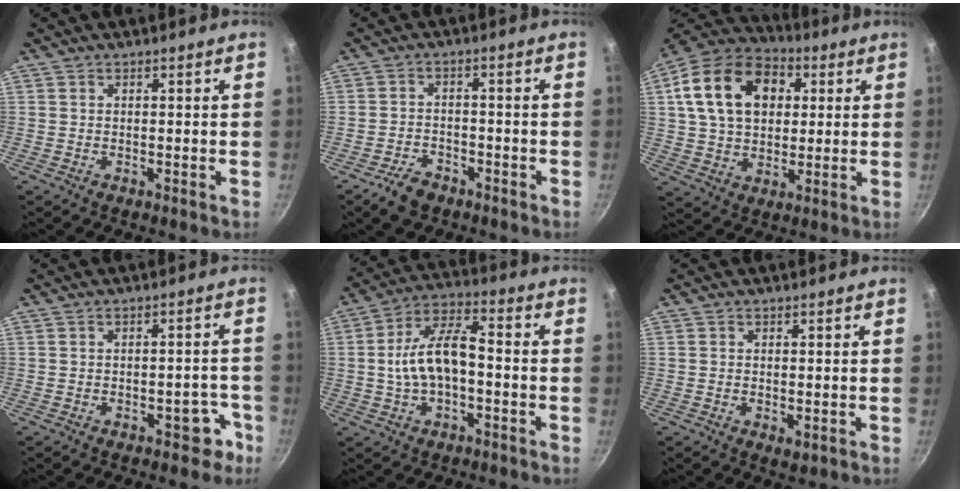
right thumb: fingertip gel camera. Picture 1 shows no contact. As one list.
[{"total": 5.4, "force": [-3.8, 3.0, 2.4], "torque": [-0.040, 0.031, -0.062]}, {"total": 19.5, "force": [5.1, 13.6, 12.9], "torque": [-0.204, 0.014, 0.077]}, {"total": 4.9, "force": [-2.7, 2.7, 2.9], "torque": [-0.002, 0.034, -0.024]}, {"total": 11.9, "force": [-1.5, 6.0, 10.1], "torque": [-0.172, 0.044, -0.034]}, {"total": 1.9, "force": [-0.3, 1.0, 1.5], "torque": [-0.024, -0.006, -0.004]}]